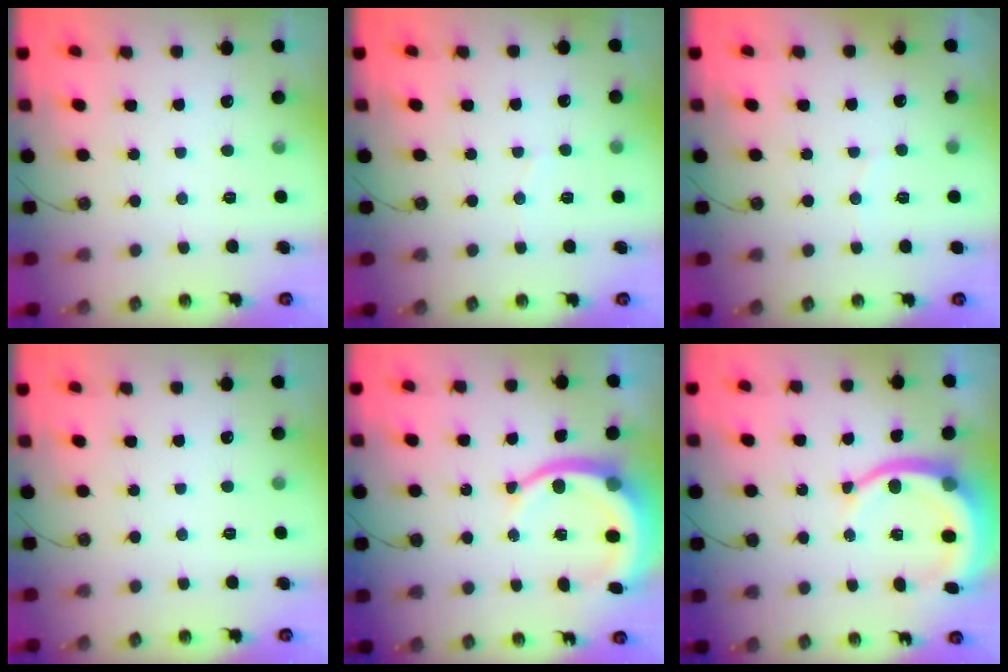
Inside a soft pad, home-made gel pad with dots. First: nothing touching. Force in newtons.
{"total": 3.0, "press": 3.0, "slide": 0.3}
{"total": 2.3, "press": 2.0, "slide": 1.0}
{"total": 0.0}
{"total": 11.0, "press": 10.9, "slide": 2.0}
{"total": 11.0, "press": 10.9, "slide": 2.0}